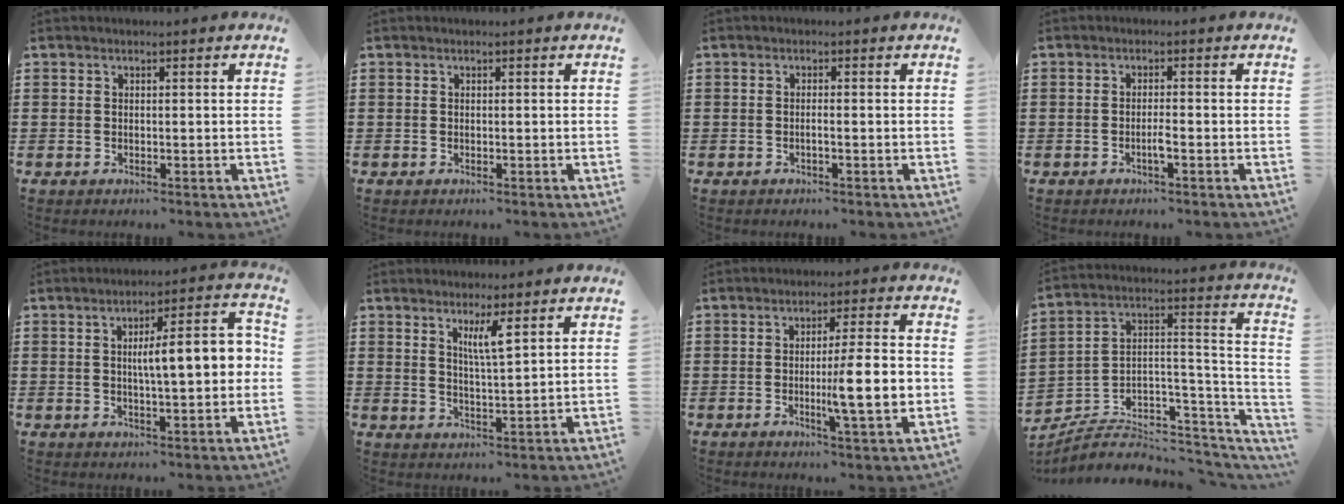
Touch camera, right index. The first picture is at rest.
{"total": 0.0}
{"total": 0.9, "force": [-0.4, -0.1, 0.8], "torque": [-0.015, -0.003, -0.008]}
{"total": 1.8, "force": [-0.9, 0.0, 1.6], "torque": [-0.031, 0.000, -0.016]}
{"total": 8.7, "force": [0.7, 2.0, 8.5], "torque": [-0.132, -0.003, 0.002]}
{"total": 3.8, "force": [2.1, 0.5, 3.2], "torque": [-0.068, 0.001, 0.034]}
{"total": 9.4, "force": [-1.5, 0.9, 9.2], "torque": [-0.136, -0.010, -0.029]}
{"total": 4.3, "force": [-2.7, 2.5, 2.1], "torque": [-0.047, -0.010, -0.055]}